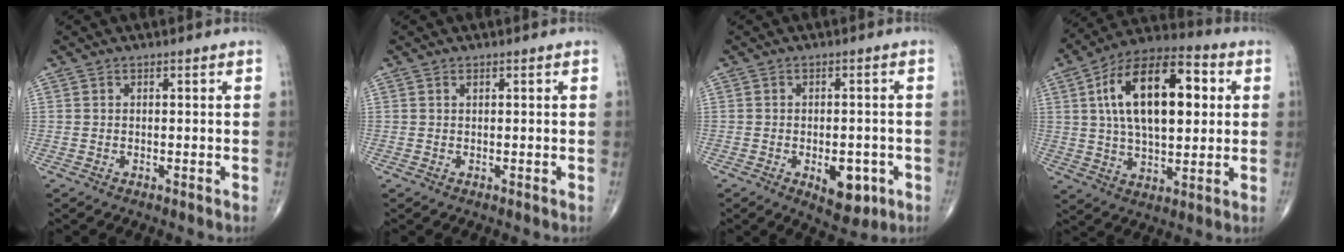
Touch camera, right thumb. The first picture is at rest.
{"total": 0.0}
{"total": 7.5, "force": [-2.7, 4.0, 5.7], "torque": [-0.057, 0.006, -0.025]}
{"total": 21.3, "force": [4.5, 10.7, 17.8], "torque": [-0.277, 0.013, 0.065]}